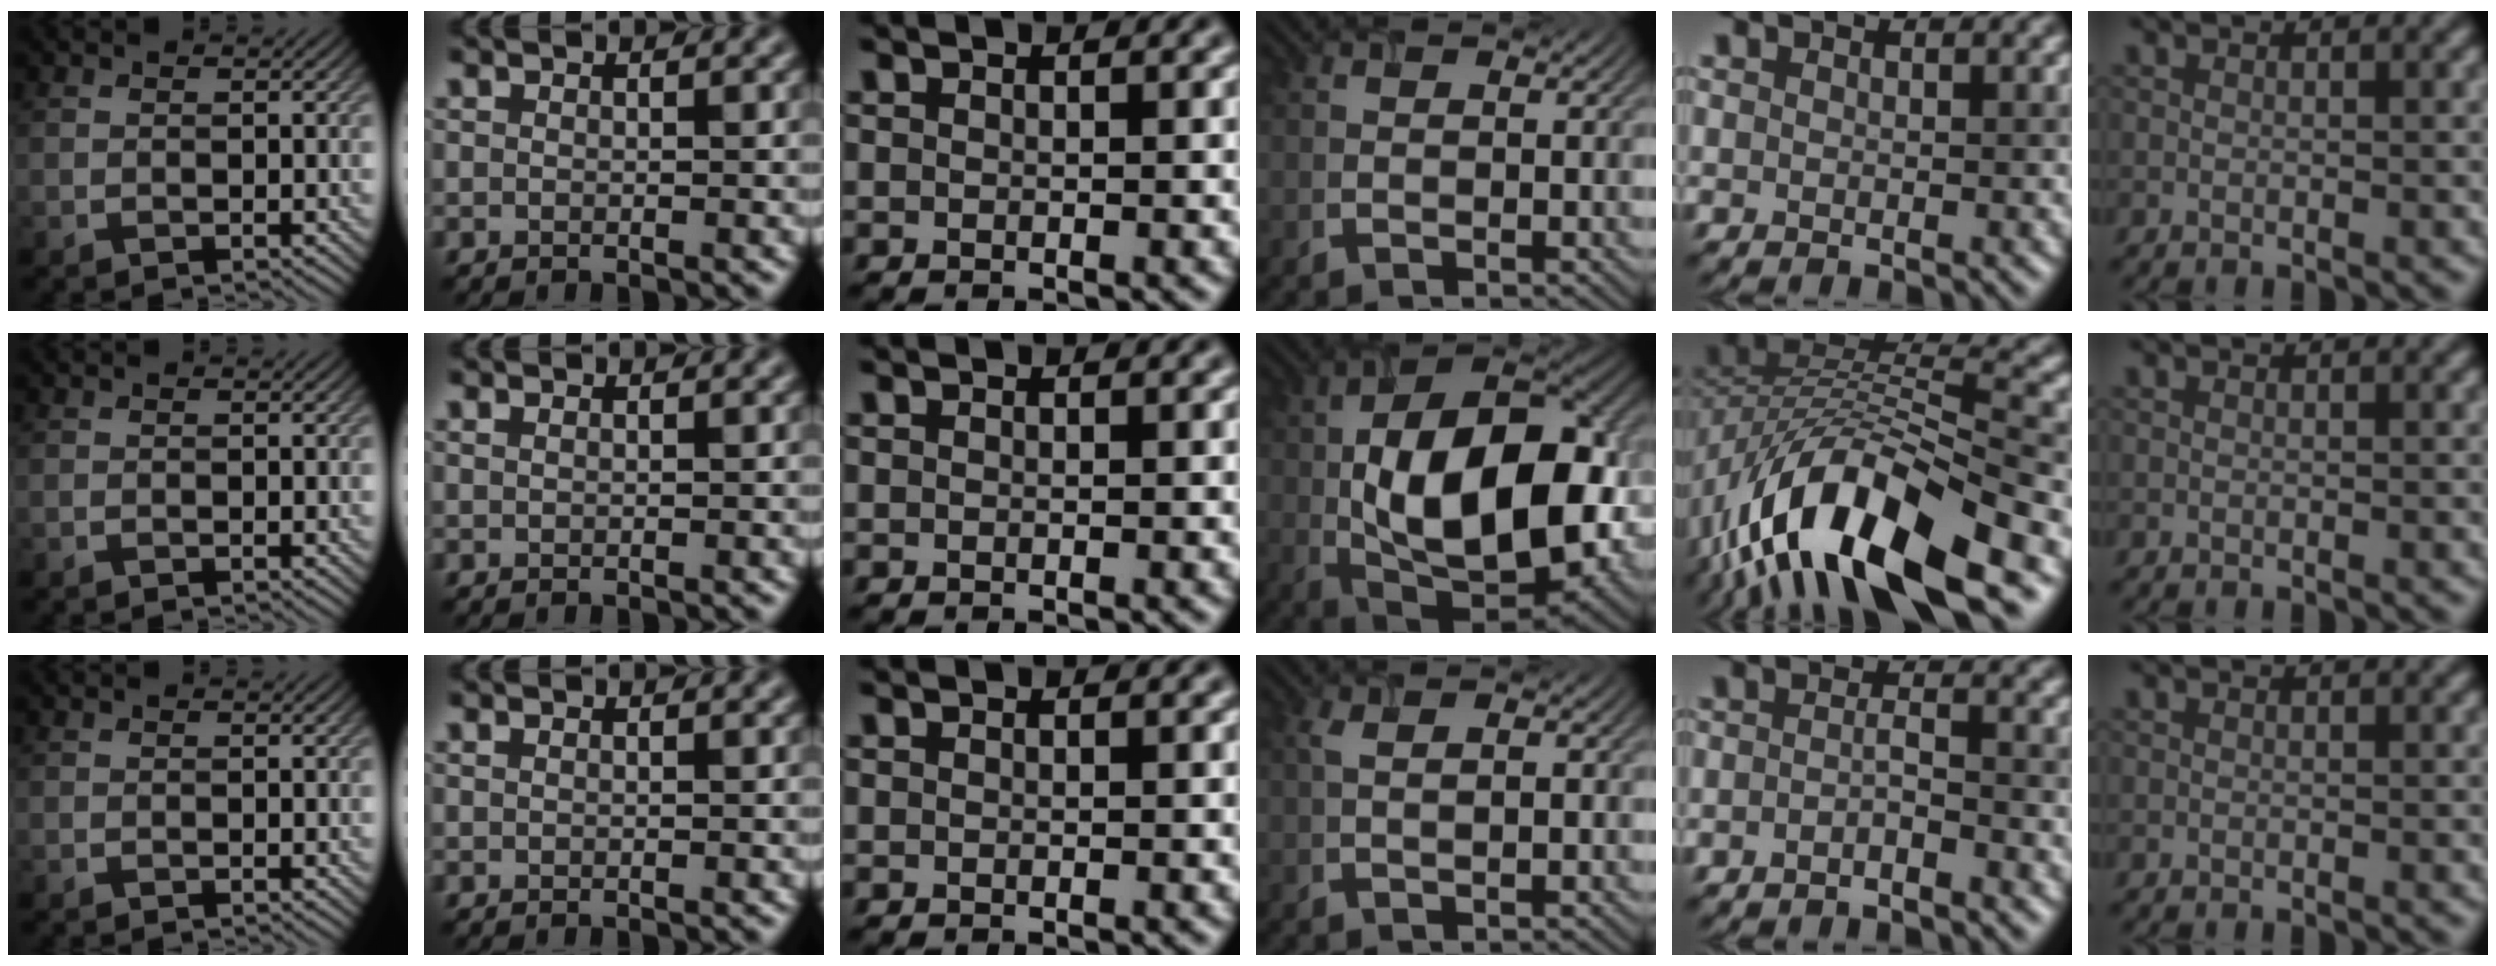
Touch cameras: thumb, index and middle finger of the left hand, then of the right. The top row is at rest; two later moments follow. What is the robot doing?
{"motion": "extract", "object": "airpods case & airpods"}